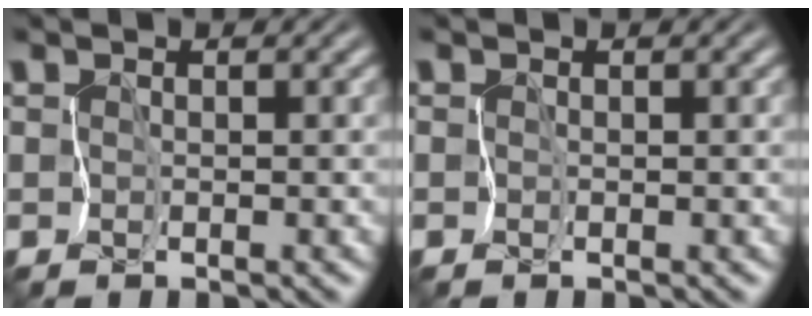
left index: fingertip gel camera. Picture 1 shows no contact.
{"total": 0.0}